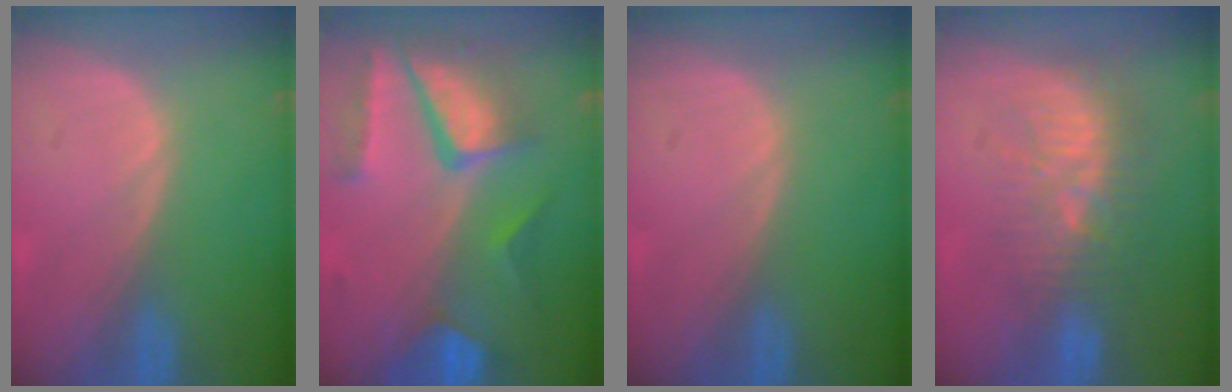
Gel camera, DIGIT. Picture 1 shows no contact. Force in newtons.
{"total": 10.4, "press": 8.8, "slide": 5.5}
{"total": 0.0}
{"total": 9.1, "press": 8.7, "slide": 2.7}